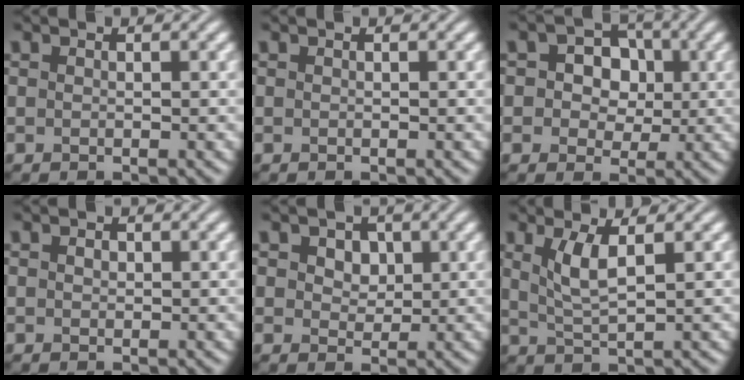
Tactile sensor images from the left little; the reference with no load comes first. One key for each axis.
{"total": 0.0}
{"total": 5.2, "fx": 0.9, "fy": 4.2, "fz": 2.9, "tx": -0.033, "ty": 0.015, "tz": -0.012}
{"total": 0.7, "fx": 0.1, "fy": 0.6, "fz": 0.4, "tx": -0.008, "ty": -0.001, "tz": 0.000}
{"total": 3.4, "fx": 1.4, "fy": 2.4, "fz": 2.0, "tx": -0.035, "ty": 0.011, "tz": 0.010}
{"total": 3.1, "fx": 1.1, "fy": 0.8, "fz": 2.8, "tx": -0.061, "ty": -0.004, "tz": 0.026}